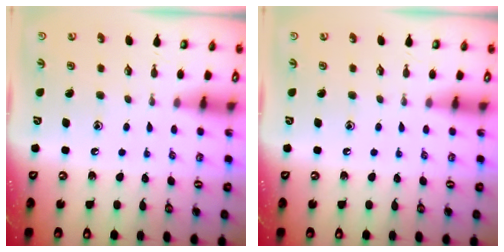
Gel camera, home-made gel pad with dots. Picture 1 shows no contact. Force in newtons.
{"total": 0.0}